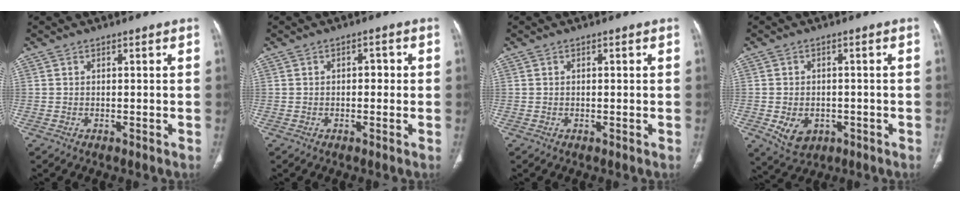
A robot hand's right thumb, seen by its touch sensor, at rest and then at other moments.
{"total": 2.2, "force": [0.0, 1.4, 1.7], "torque": [-0.015, 0.008, -0.004]}
{"total": 0.6, "force": [0.1, 0.3, 0.6], "torque": [-0.014, 0.004, 0.003]}
{"total": 6.2, "force": [-2.0, 4.6, 3.5], "torque": [-0.051, 0.008, -0.017]}